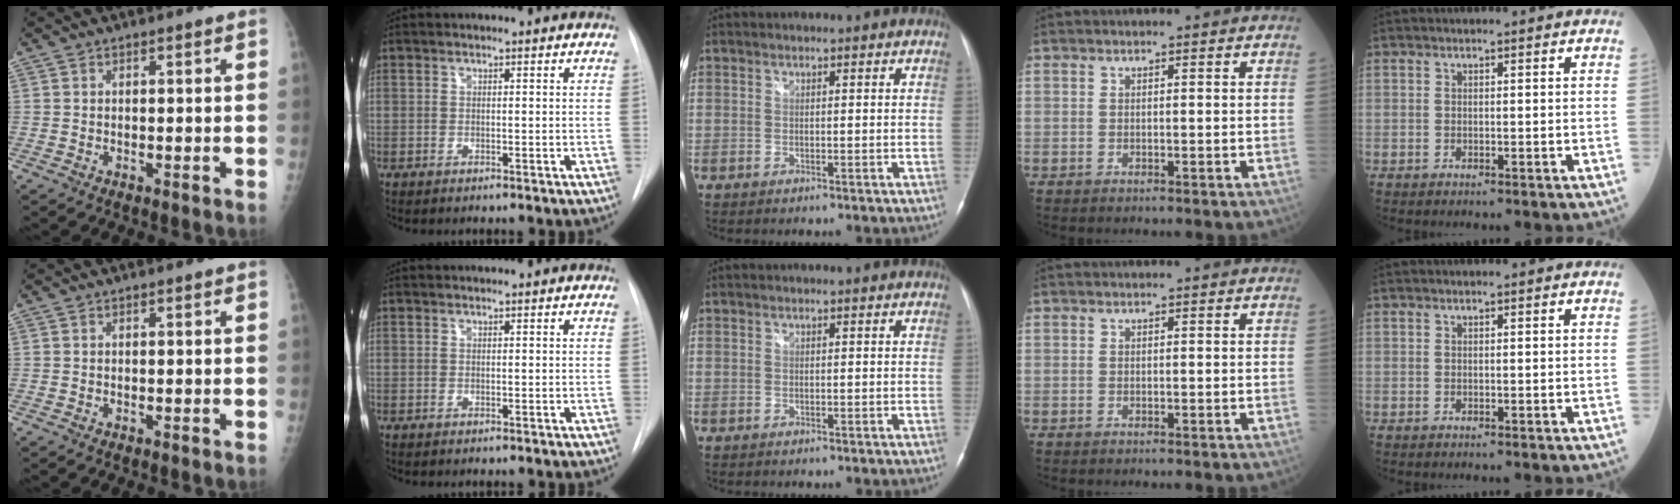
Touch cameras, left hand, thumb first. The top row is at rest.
{}